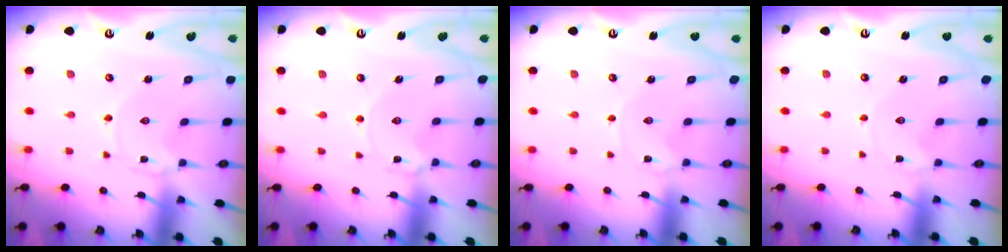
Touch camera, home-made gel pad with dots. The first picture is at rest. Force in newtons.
{"total": 1.4, "press": 1.4, "slide": 0.1}
{"total": 1.8, "press": 1.8, "slide": 0.2}
{"total": 0.0}